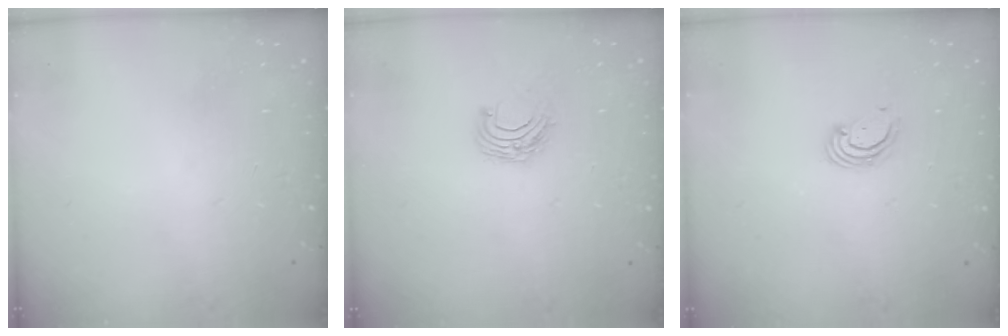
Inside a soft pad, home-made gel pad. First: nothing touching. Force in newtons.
{"total": 6.0, "press": 5.9, "slide": 0.6}
{"total": 2.8, "press": 2.8, "slide": 0.3}